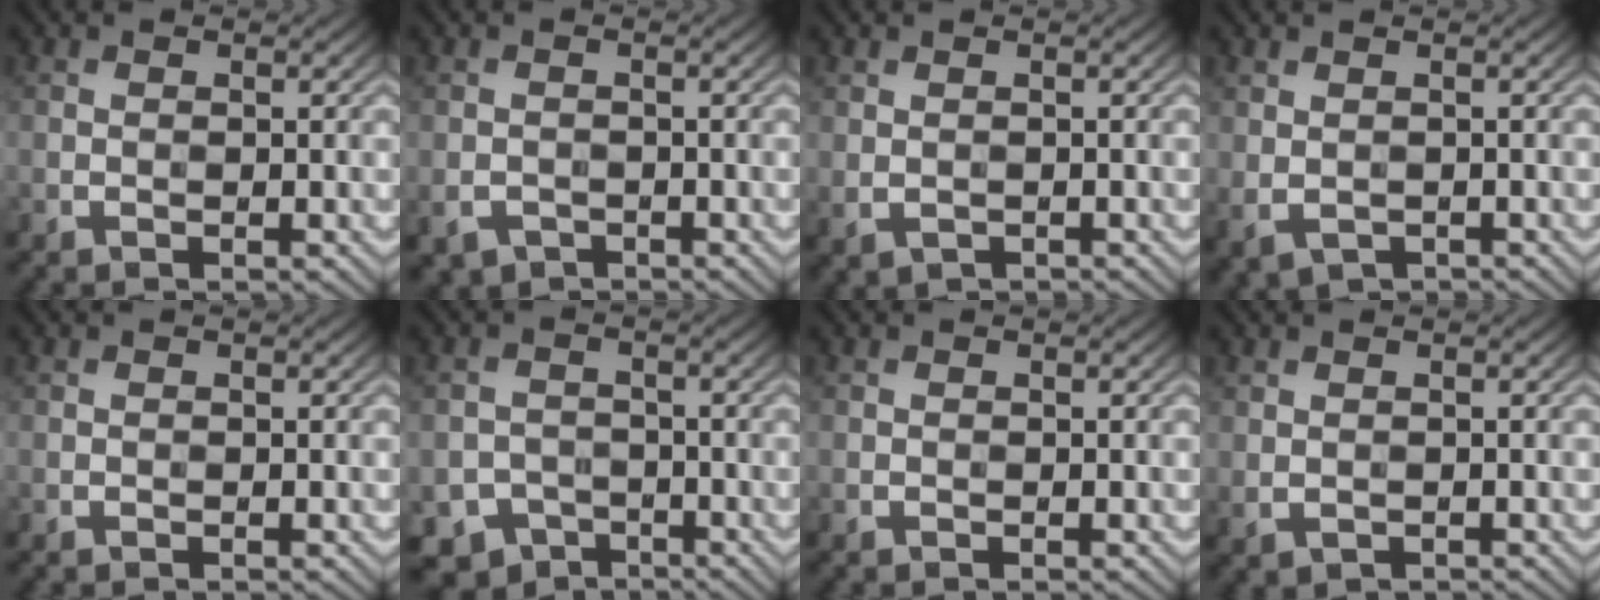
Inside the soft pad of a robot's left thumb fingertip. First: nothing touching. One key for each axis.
{"total": 2.2, "fx": -1.4, "fy": 1.6, "fz": 0.7, "tx": -0.014, "ty": -0.008, "tz": -0.027}
{"total": 1.3, "fx": -0.4, "fy": 1.0, "fz": 0.8, "tx": -0.019, "ty": -0.007, "tz": -0.002}
{"total": 2.3, "fx": -0.6, "fy": 1.6, "fz": 1.5, "tx": -0.033, "ty": -0.012, "tz": -0.004}
{"total": 0.0}
{"total": 6.0, "fx": -4.3, "fy": 3.9, "fz": 1.3, "tx": -0.019, "ty": -0.012, "tz": -0.071}
{"total": 0.0}
{"total": 1.0, "fx": -0.1, "fy": 0.8, "fz": 0.6, "tx": -0.017, "ty": -0.005, "tz": 0.002}